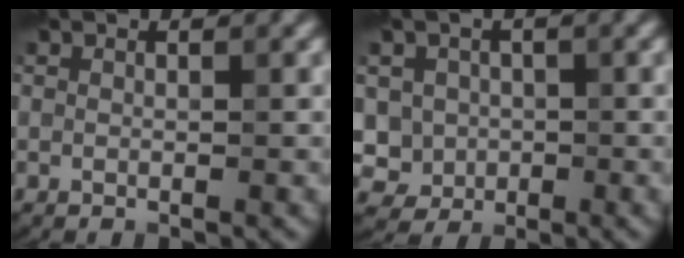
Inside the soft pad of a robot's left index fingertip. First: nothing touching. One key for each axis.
{"total": 3.8, "fx": -0.1, "fy": 3.7, "fz": 1.1, "tx": -0.007, "ty": 0.009, "tz": -0.014}